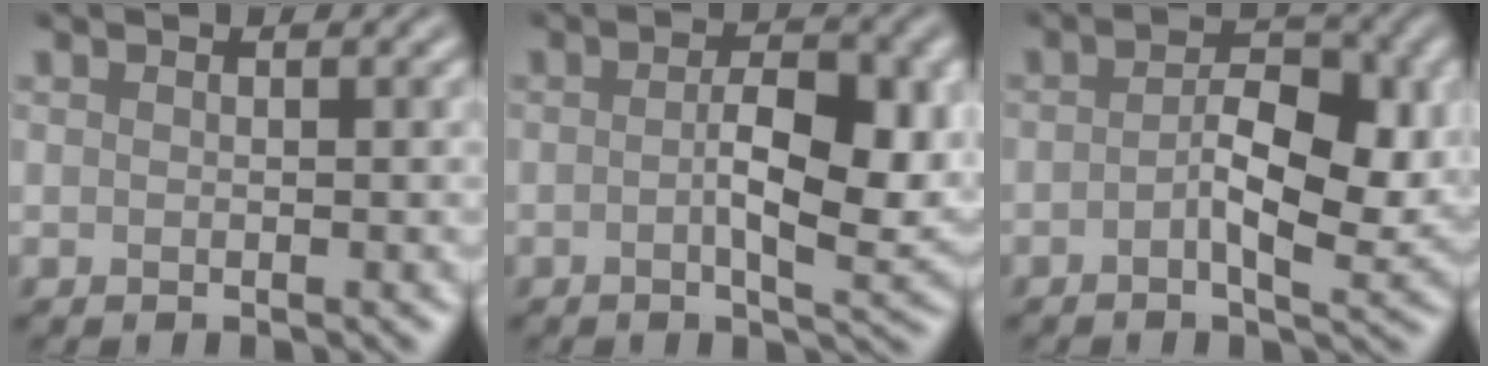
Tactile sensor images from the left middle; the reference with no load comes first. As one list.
[{"total": 6.4, "force": [-0.1, 2.3, 6.0], "torque": [-0.094, -0.006, -0.001]}, {"total": 5.9, "force": [-0.5, 2.6, 5.3], "torque": [-0.081, -0.003, -0.011]}]